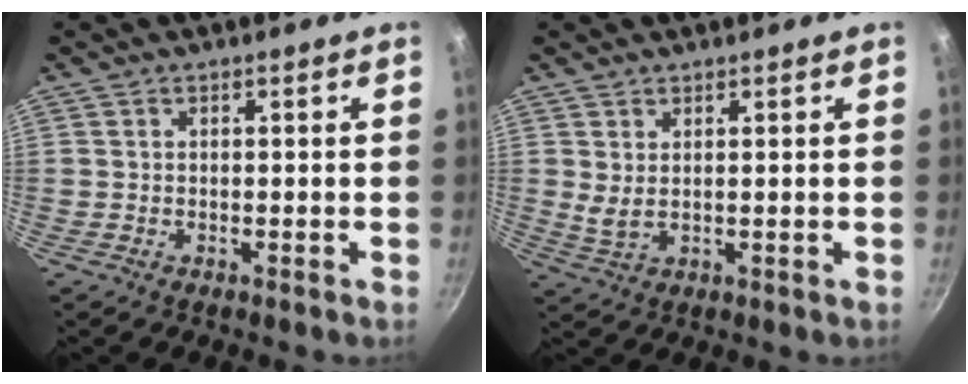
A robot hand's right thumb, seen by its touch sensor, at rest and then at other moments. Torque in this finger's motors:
{"motor_torque": [0.66, 3.80, 0.04, -0.17, 0.09]}